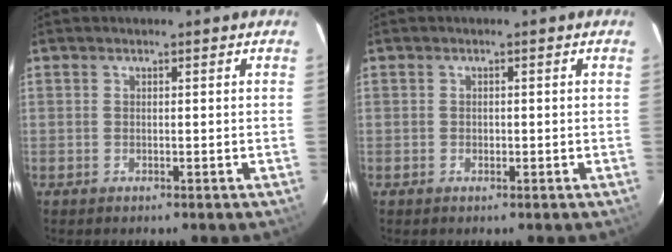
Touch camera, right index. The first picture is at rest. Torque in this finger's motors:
{"motor_torque": [-0.08, 0.02, -0.02, 0.00]}